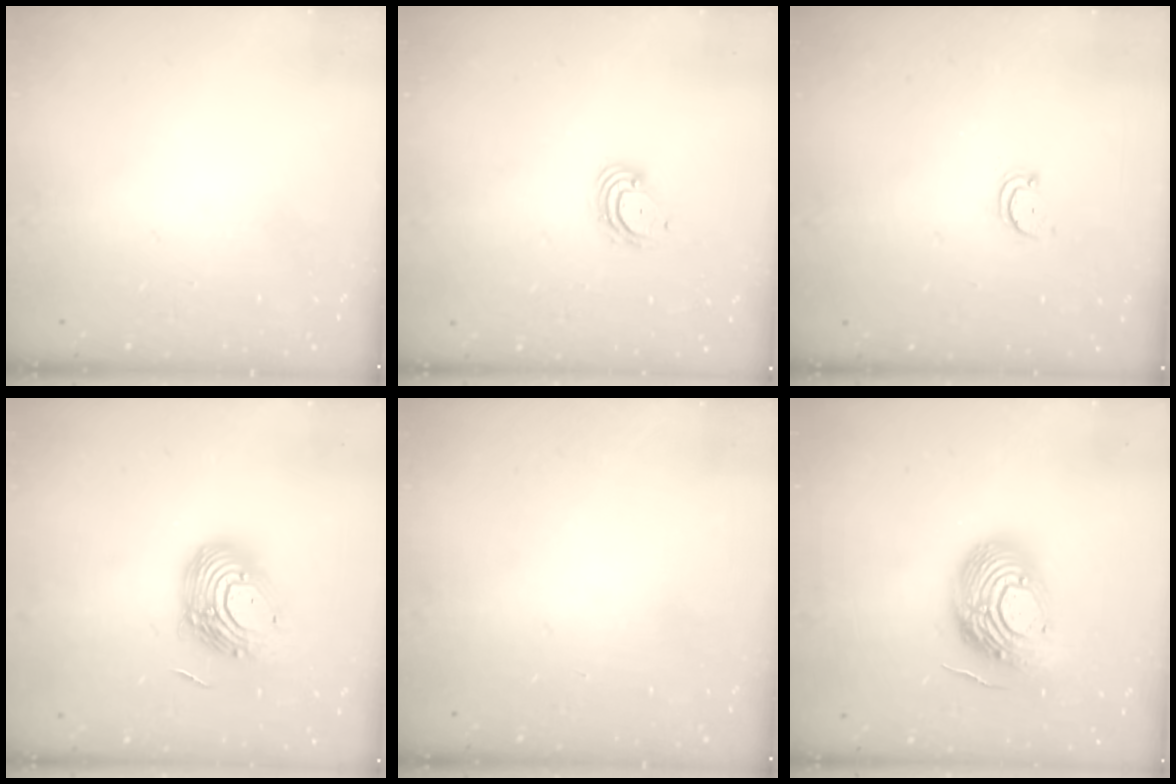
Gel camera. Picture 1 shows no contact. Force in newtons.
{"total": 5.0, "press": 4.9, "slide": 0.4}
{"total": 2.5, "press": 2.4, "slide": 0.5}
{"total": 15.2, "press": 15.1, "slide": 1.4}
{"total": 0.0}
{"total": 16.9, "press": 16.9, "slide": 1.2}